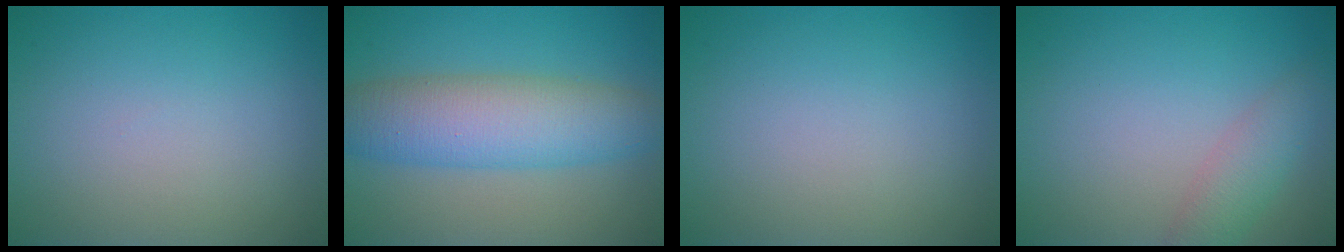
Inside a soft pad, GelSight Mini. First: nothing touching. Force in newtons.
{"total": 7.2, "press": 7.2, "slide": 0.1}
{"total": 0.0}
{"total": 2.5, "press": 2.5, "slide": 0.1}